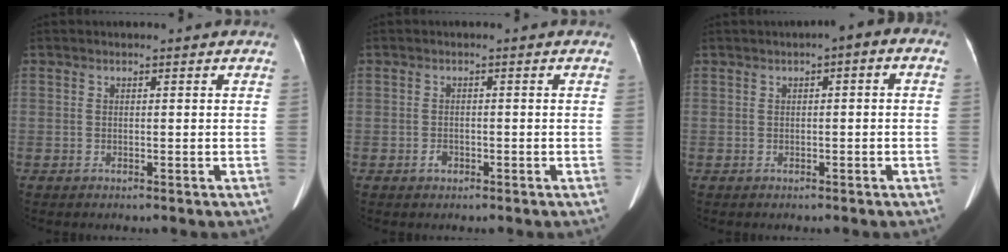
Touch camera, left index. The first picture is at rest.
{"total": 1.3, "force": [-0.8, 0.9, 0.6], "torque": [-0.013, 0.002, -0.010]}
{"total": 2.8, "force": [0.3, 0.8, 2.6], "torque": [-0.029, 0.020, -0.005]}